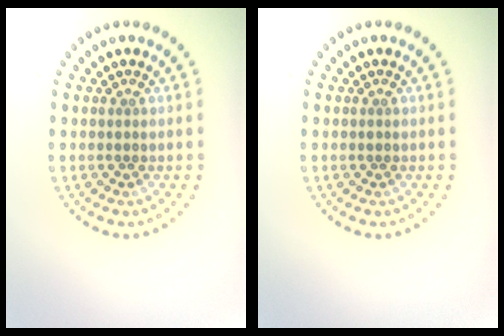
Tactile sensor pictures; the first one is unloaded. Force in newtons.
{"total": 0.0}